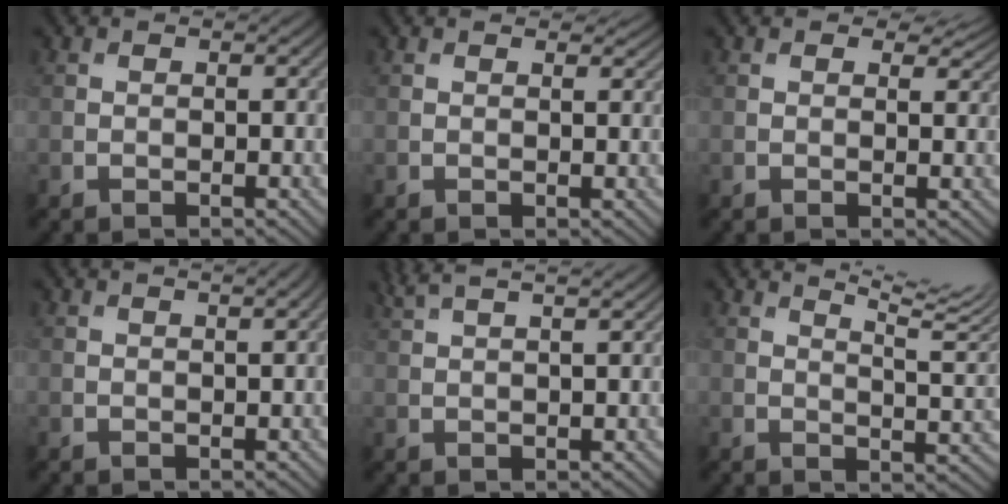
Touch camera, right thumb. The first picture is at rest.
{"total": 1.9, "force": [1.5, 0.6, 1.0], "torque": [-0.021, 0.000, 0.023]}
{"total": 4.0, "force": [2.7, 1.9, 2.2], "torque": [-0.036, -0.002, 0.039]}
{"total": 1.2, "force": [0.9, 0.2, 0.7], "torque": [-0.004, -0.001, 0.012]}
{"total": 4.8, "force": [3.8, 0.8, 2.7], "torque": [-0.045, 0.013, 0.071]}
{"total": 9.7, "force": [6.7, 2.0, 6.7], "torque": [-0.087, 0.012, 0.089]}